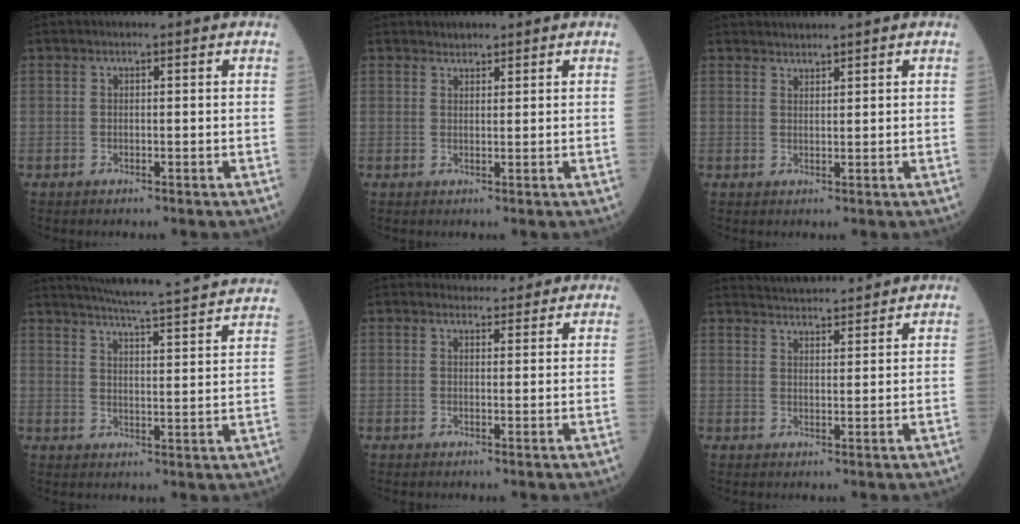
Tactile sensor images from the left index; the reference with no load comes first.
{"total": 1.5, "force": [1.4, 0.6, 0.1], "torque": [-0.007, 0.008, 0.024]}
{"total": 2.2, "force": [2.2, -0.1, 0.1], "torque": [0.000, 0.014, 0.044]}
{"total": 23.4, "force": [21.5, 0.3, 9.1], "torque": [-0.146, -0.032, 0.268]}
{"total": 3.9, "force": [3.5, 1.6, 0.4], "torque": [0.000, 0.008, 0.039]}
{"total": 8.4, "force": [8.1, 0.9, 1.7], "torque": [-0.030, 0.021, 0.118]}